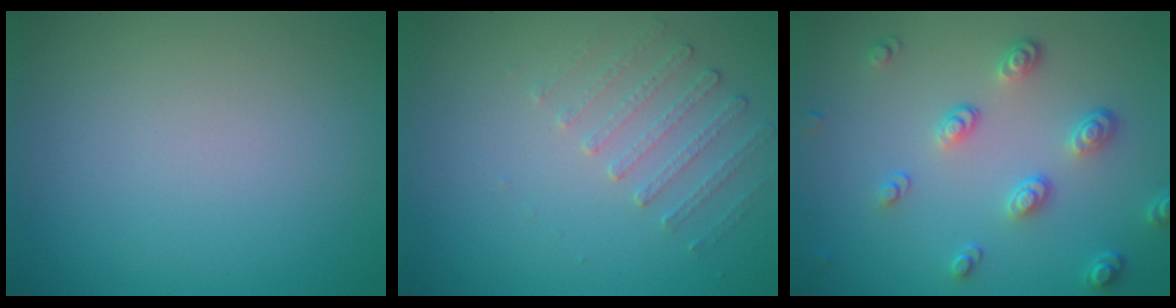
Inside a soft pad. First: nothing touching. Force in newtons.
{"total": 1.7, "press": 1.2, "slide": 1.2}
{"total": 3.6, "press": 2.8, "slide": 2.3}